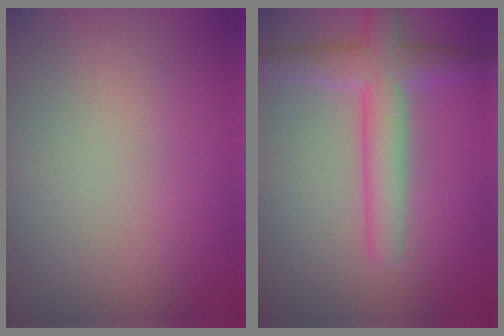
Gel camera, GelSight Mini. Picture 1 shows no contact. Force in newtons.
{"total": 4.7, "press": 4.7, "slide": 0.3}